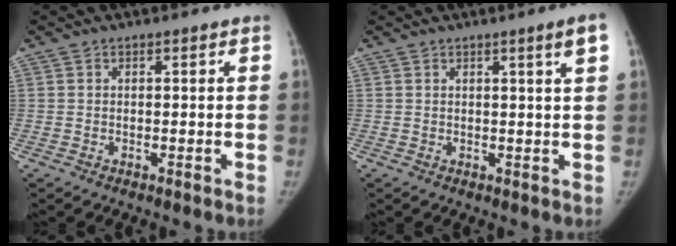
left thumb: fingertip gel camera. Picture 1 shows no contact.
{"total": 3.3, "force": [1.6, -0.5, 2.8], "torque": [-0.044, -0.010, 0.025]}